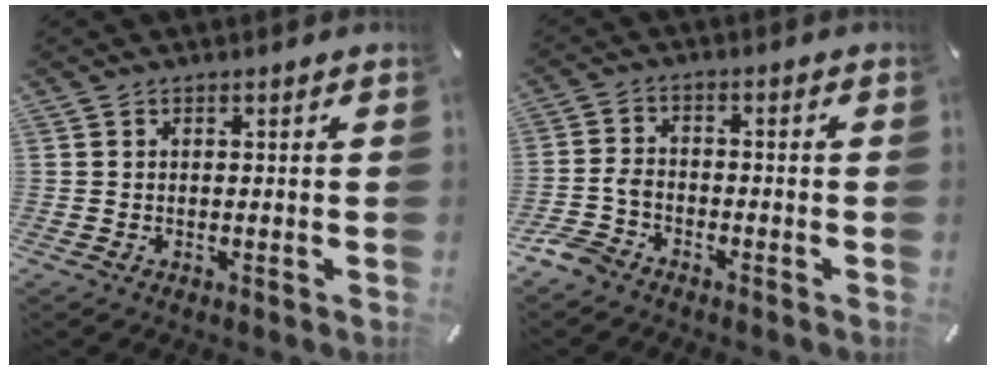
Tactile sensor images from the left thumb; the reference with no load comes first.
{"total": 5.4, "force": [-3.7, 3.2, 2.2], "torque": [-0.059, 0.017, -0.075]}